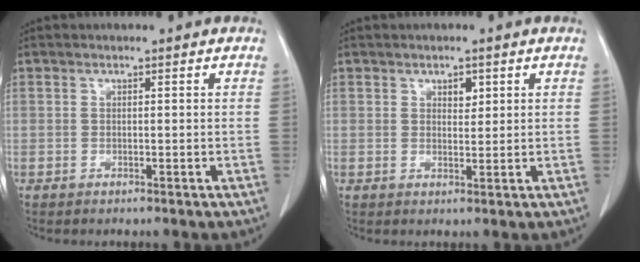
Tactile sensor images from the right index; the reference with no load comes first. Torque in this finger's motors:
{"motor_torque": [0.12, -0.06, 0.01, 0.03]}